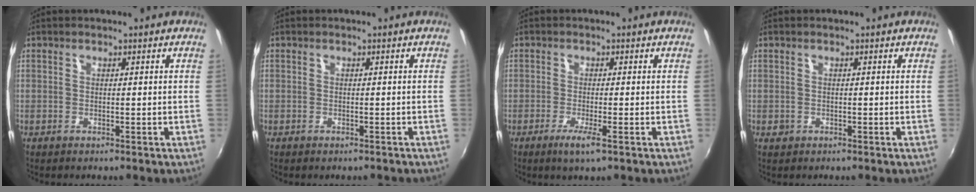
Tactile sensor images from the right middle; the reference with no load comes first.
{"total": 1.0, "force": [-0.8, 0.4, 0.3], "torque": [-0.009, -0.003, -0.011]}
{"total": 3.5, "force": [-1.9, 0.0, 2.9], "torque": [-0.064, -0.012, -0.037]}
{"total": 1.0, "force": [-0.4, 0.9, 0.2], "torque": [-0.004, -0.003, -0.005]}